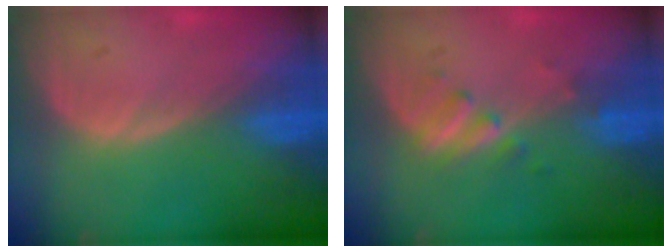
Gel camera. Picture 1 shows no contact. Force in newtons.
{"total": 2.7, "press": 2.7, "slide": 0.5}